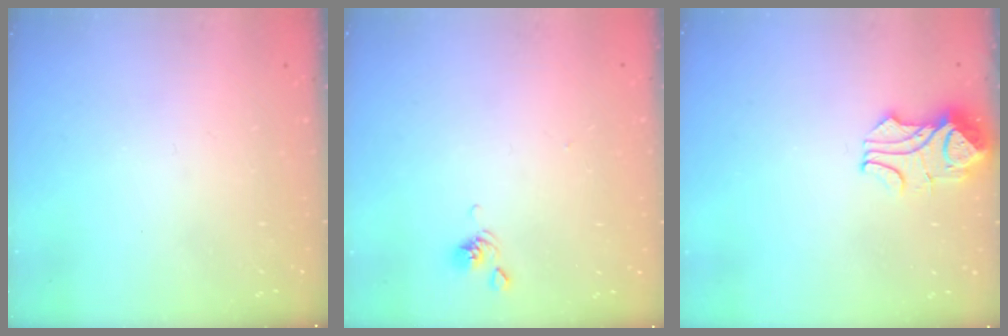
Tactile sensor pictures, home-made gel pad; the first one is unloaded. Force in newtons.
{"total": 2.8, "press": 2.8, "slide": 0.1}
{"total": 3.5, "press": 3.4, "slide": 0.9}